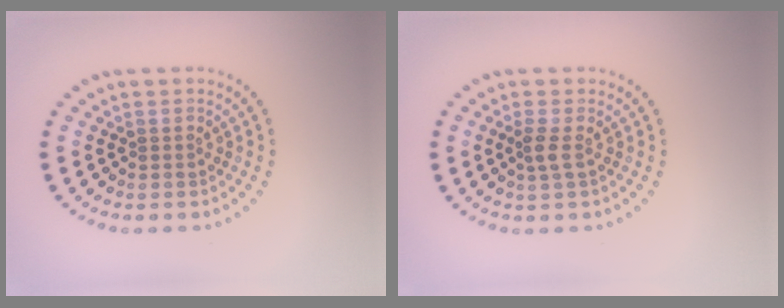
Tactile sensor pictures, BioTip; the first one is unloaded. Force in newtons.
{"total": 1.2, "press": 1.0, "slide": 0.7}